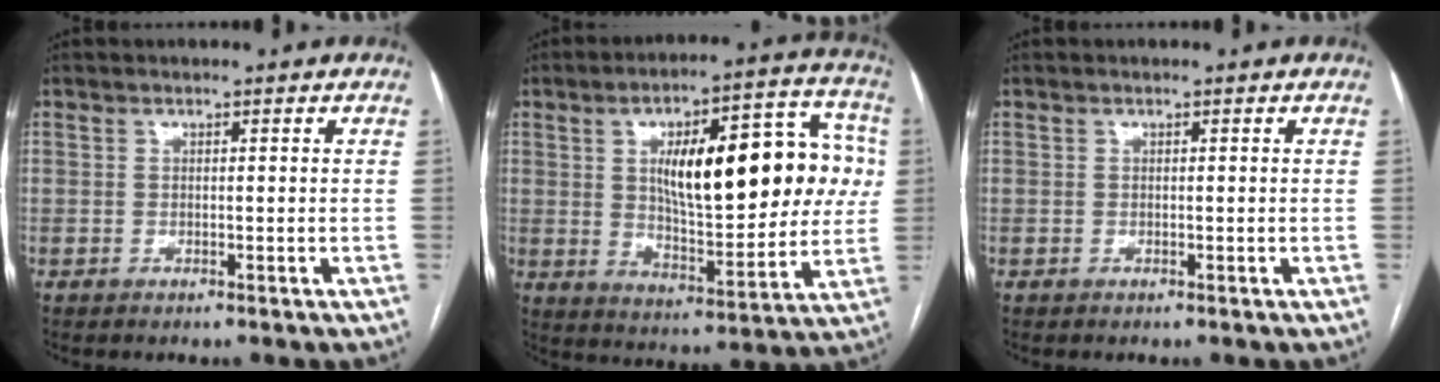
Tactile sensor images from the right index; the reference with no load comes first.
{"total": 22.4, "force": [3.9, 7.8, 20.6], "torque": [-0.297, 0.038, 0.061]}
{"total": 0.0}